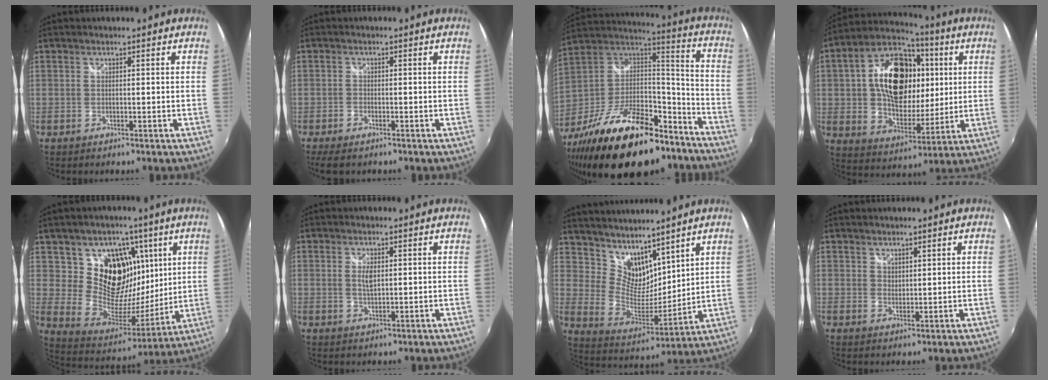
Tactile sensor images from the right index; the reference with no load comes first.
{"total": 4.8, "force": [-3.5, 1.7, 2.7], "torque": [-0.066, -0.018, -0.062]}
{"total": 32.4, "force": [-21.2, 13.9, 20.2], "torque": [-0.371, -0.004, -0.323]}
{"total": 23.3, "force": [4.5, 14.9, 17.4], "torque": [-0.342, 0.044, 0.078]}
{"total": 17.0, "force": [7.5, 13.1, 7.8], "torque": [-0.153, -0.012, 0.140]}
{"total": 2.6, "force": [0.5, 1.2, 2.2], "torque": [-0.040, -0.002, 0.009]}
{"total": 12.4, "force": [9.9, 5.7, 4.9], "torque": [-0.098, -0.005, 0.195]}
{"total": 2.0, "force": [1.7, 0.9, 0.4], "torque": [0.000, 0.002, 0.030]}